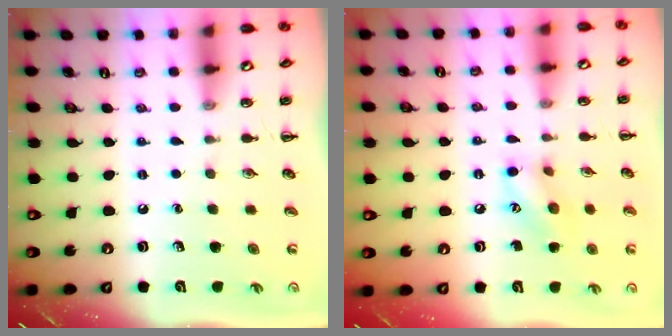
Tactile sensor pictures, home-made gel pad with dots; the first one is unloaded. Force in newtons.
{"total": 9.8, "press": 9.8, "slide": 0.3}